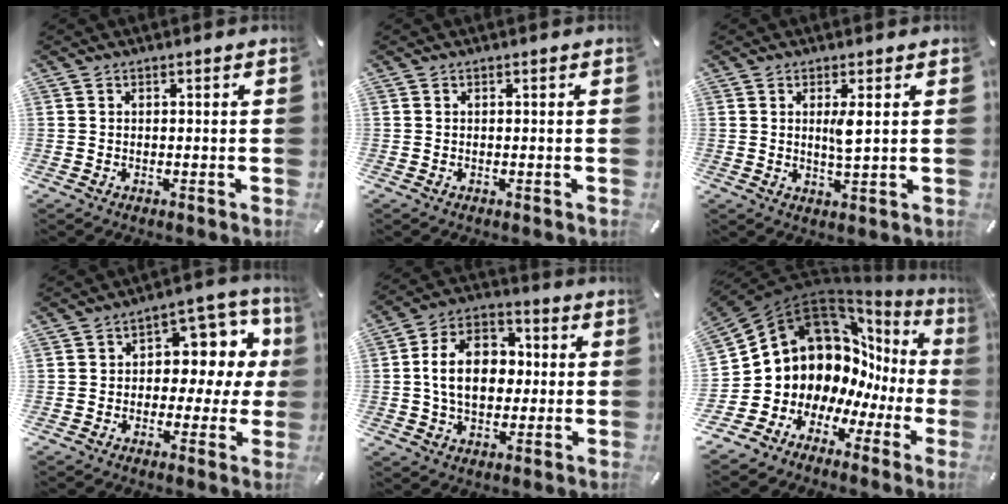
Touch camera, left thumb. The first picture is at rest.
{"total": 0.0}
{"total": 4.1, "force": [1.0, 0.8, 3.9], "torque": [-0.074, -0.005, 0.013]}
{"total": 9.9, "force": [1.5, 7.2, 6.6], "torque": [-0.077, -0.015, 0.024]}
{"total": 13.4, "force": [-0.1, 10.1, 8.8], "torque": [-0.171, 0.016, -0.003]}
{"total": 14.9, "force": [4.7, 12.5, 6.6], "torque": [-0.126, -0.083, 0.102]}